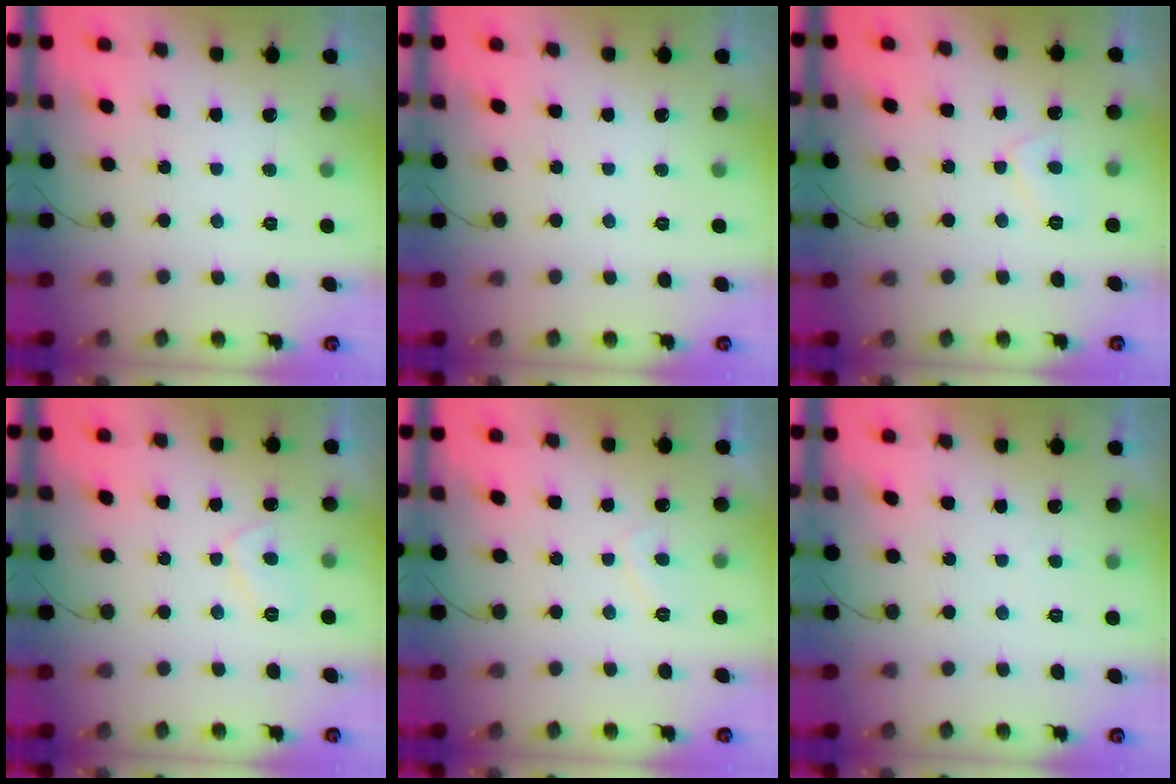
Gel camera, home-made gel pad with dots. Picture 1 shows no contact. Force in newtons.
{"total": 0.0}
{"total": 4.8, "press": 4.8, "slide": 0.5}
{"total": 3.4, "press": 3.3, "slide": 0.8}
{"total": 2.3, "press": 2.1, "slide": 0.8}
{"total": 1.1, "press": 1.0, "slide": 0.5}